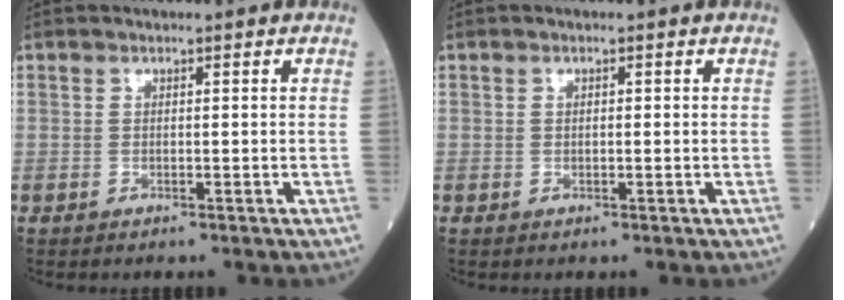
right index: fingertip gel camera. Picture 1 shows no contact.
{"total": 0.5, "force": [0.0, 0.2, 0.5], "torque": [-0.011, 0.000, 0.002]}